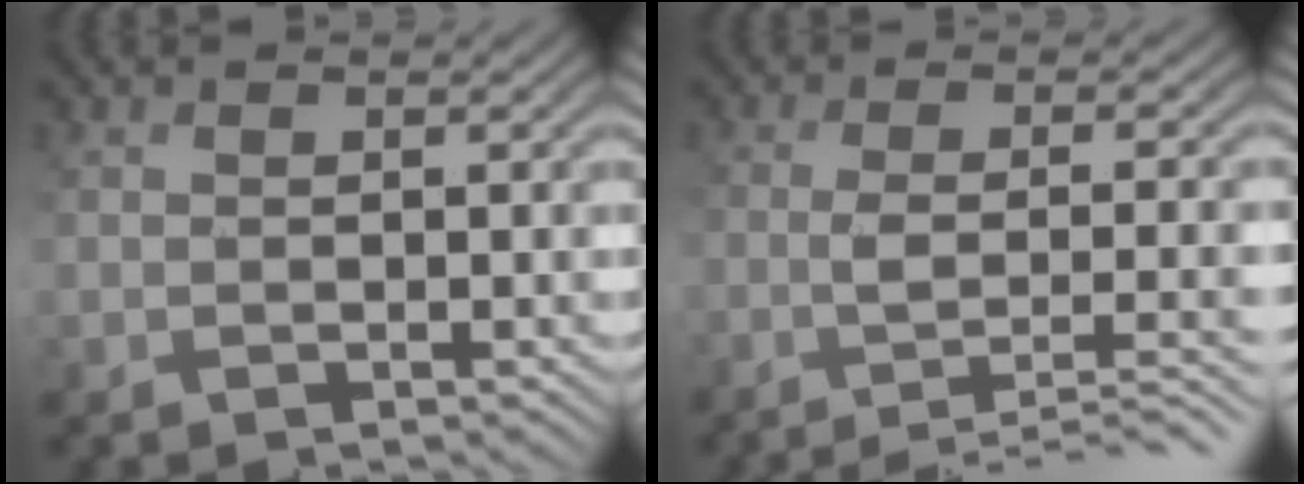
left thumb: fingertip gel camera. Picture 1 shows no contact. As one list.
[{"total": 7.4, "force": [-3.4, 2.0, 6.2], "torque": [-0.090, -0.007, -0.053]}]